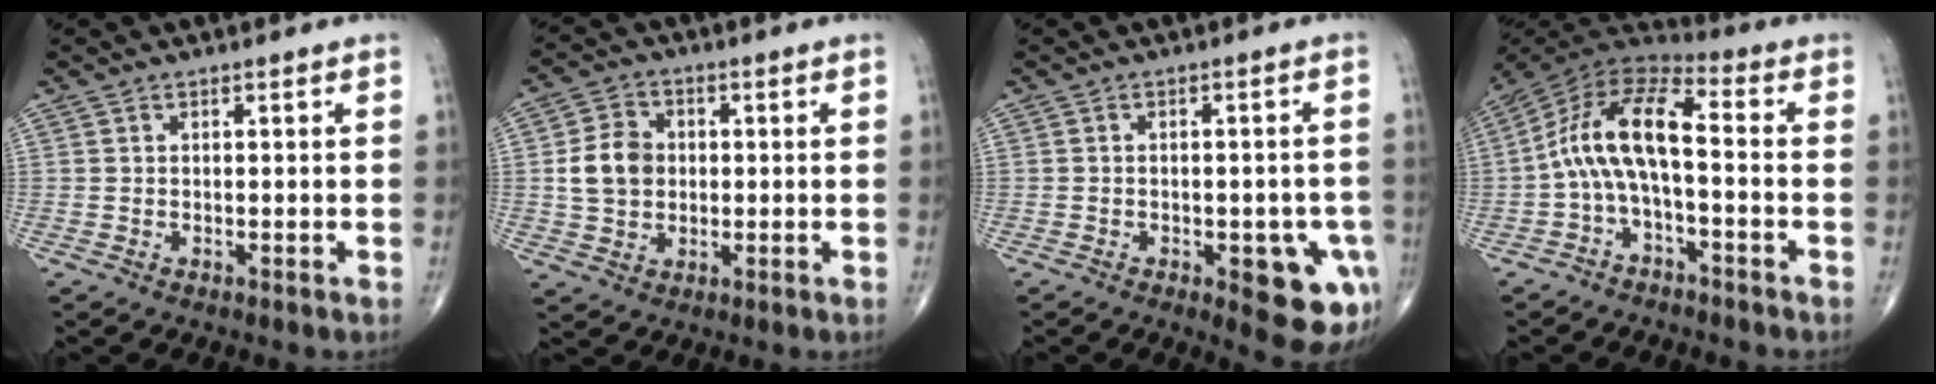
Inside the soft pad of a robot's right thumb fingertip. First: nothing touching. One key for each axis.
{"total": 8.0, "fx": 0.4, "fy": 6.4, "fz": 4.7, "tx": -0.068, "ty": 0.008, "tz": 0.006}
{"total": 11.7, "fx": -4.4, "fy": 4.9, "fz": 9.7, "tx": -0.088, "ty": 0.007, "tz": -0.045}
{"total": 12.5, "fx": -2.0, "fy": 5.2, "fz": 11.2, "tx": -0.210, "ty": 0.064, "tz": -0.050}